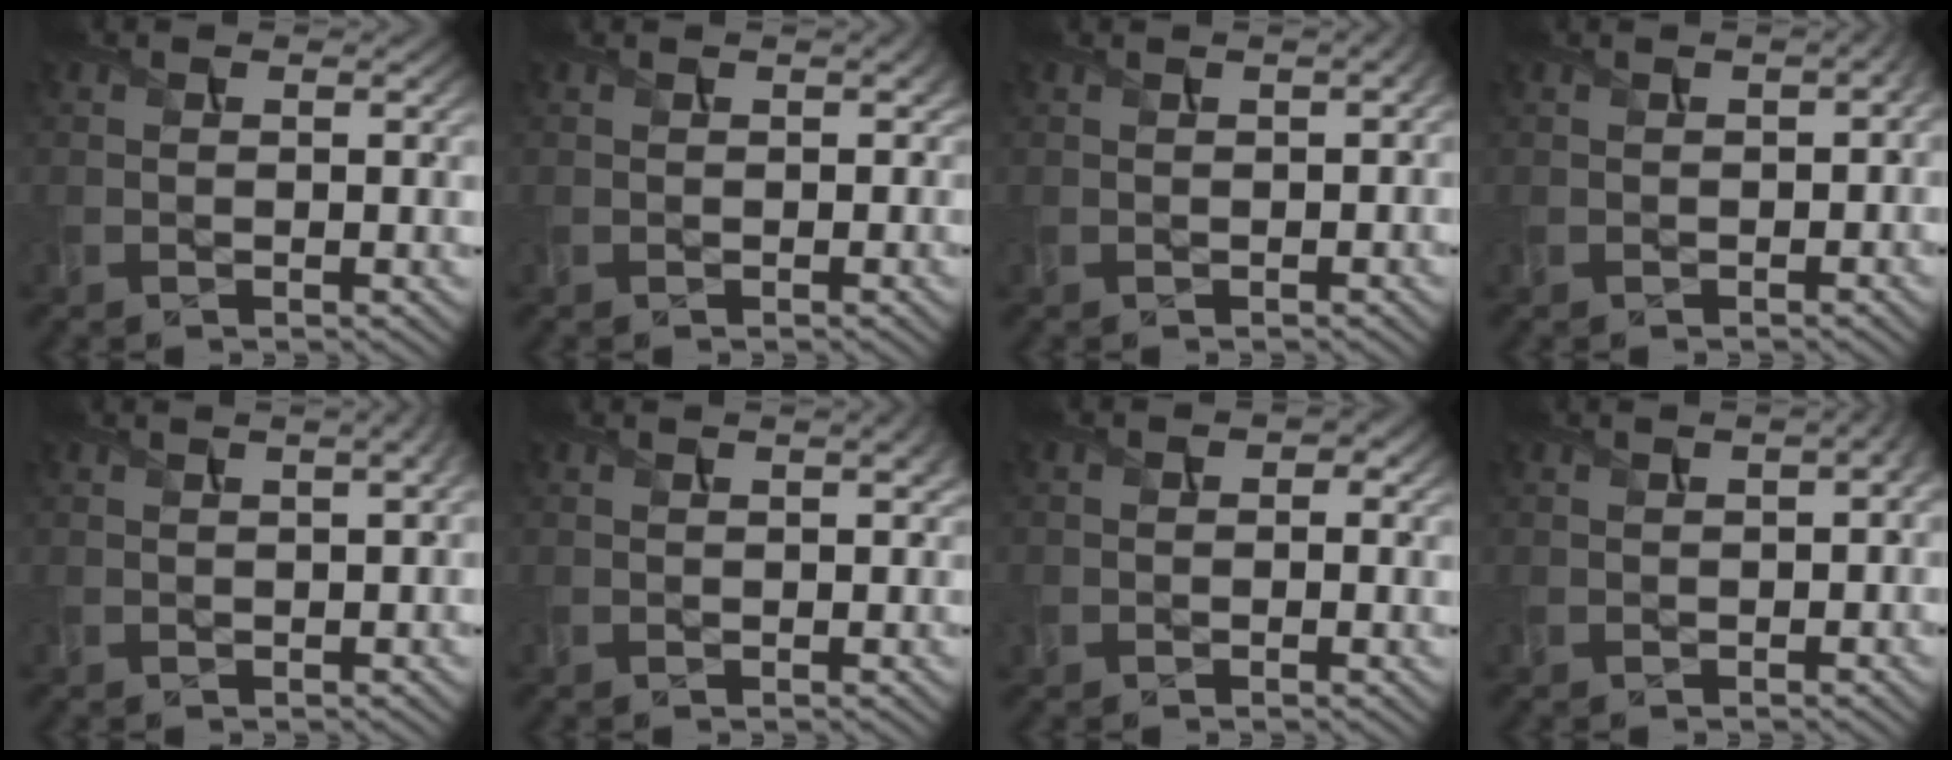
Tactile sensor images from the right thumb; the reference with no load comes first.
{"total": 1.7, "force": [0.4, 1.1, 1.2], "torque": [-0.018, -0.001, 0.008]}
{"total": 2.0, "force": [0.5, 0.7, 1.8], "torque": [-0.033, 0.005, 0.005]}
{"total": 2.6, "force": [-0.2, 1.5, 2.1], "torque": [-0.033, -0.004, 0.001]}
{"total": 4.2, "force": [1.4, 1.6, 3.6], "torque": [-0.037, 0.026, 0.004]}
{"total": 2.1, "force": [0.9, 0.8, 1.7], "torque": [-0.023, 0.007, 0.011]}
{"total": 2.0, "force": [-0.3, 1.9, 0.7], "torque": [-0.015, -0.005, -0.009]}
{"total": 3.4, "force": [0.3, 1.6, 2.9], "torque": [-0.039, 0.004, 0.006]}